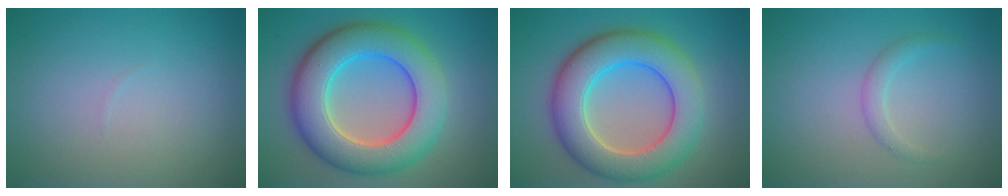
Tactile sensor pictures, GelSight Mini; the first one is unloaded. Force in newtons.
{"total": 9.9, "press": 9.9, "slide": 0.3}
{"total": 9.0, "press": 9.0, "slide": 0.5}
{"total": 0.9, "press": 0.9, "slide": 0.0}